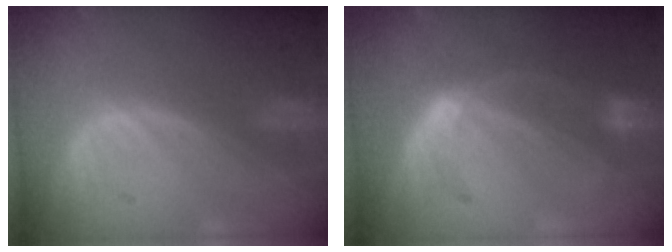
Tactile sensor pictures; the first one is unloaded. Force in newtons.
{"total": 5.9, "press": 5.4, "slide": 2.4}